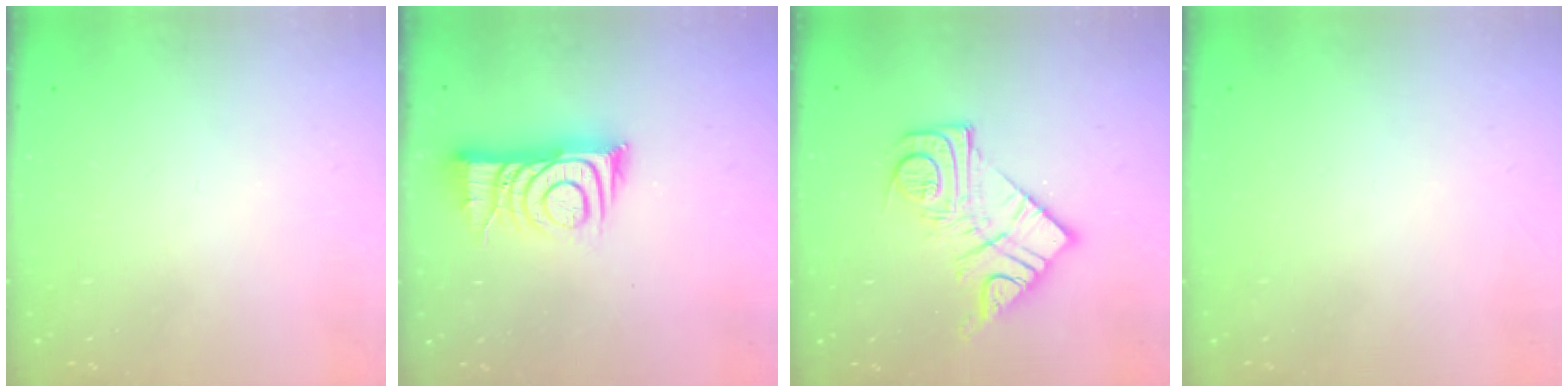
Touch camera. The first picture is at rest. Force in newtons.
{"total": 10.3, "press": 10.3, "slide": 0.9}
{"total": 14.0, "press": 13.9, "slide": 0.8}
{"total": 1.6, "press": 1.6, "slide": 0.1}